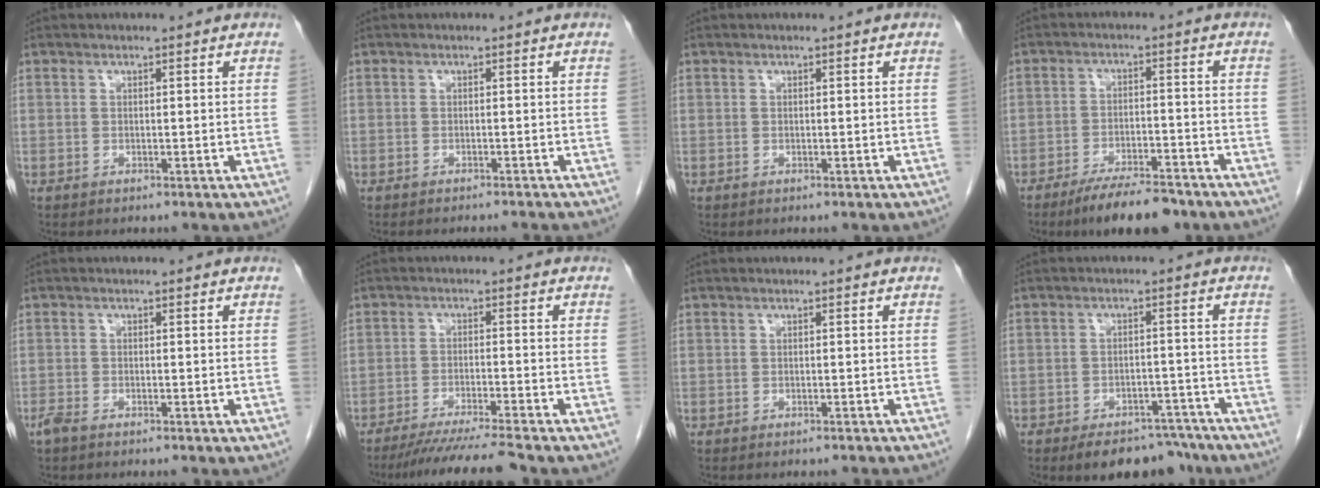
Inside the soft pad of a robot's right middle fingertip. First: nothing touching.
{"total": 4.1, "force": [-4.0, -0.4, 1.1], "torque": [-0.009, -0.008, -0.047]}
{"total": 0.0}
{"total": 9.2, "force": [-7.3, 2.4, 5.1], "torque": [-0.076, -0.011, -0.121]}
{"total": 2.5, "force": [-2.1, 0.5, 1.3], "torque": [-0.025, -0.005, -0.034]}
{"total": 9.7, "force": [-8.6, -1.5, 4.3], "torque": [-0.049, -0.029, -0.140]}
{"total": 5.1, "force": [-4.8, 0.6, 1.6], "torque": [-0.019, -0.012, -0.051]}
{"total": 9.8, "force": [-8.1, 4.5, 3.5], "torque": [-0.028, 0.013, -0.110]}